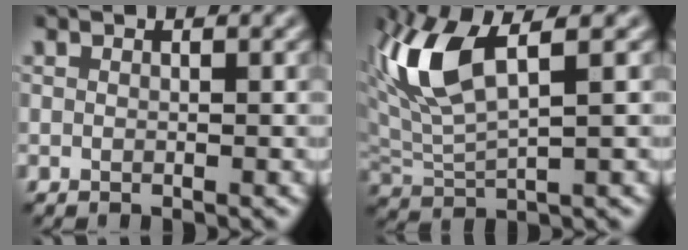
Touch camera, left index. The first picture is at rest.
{"total": 7.3, "force": [3.2, 2.5, 6.1], "torque": [-0.144, 0.007, 0.062]}